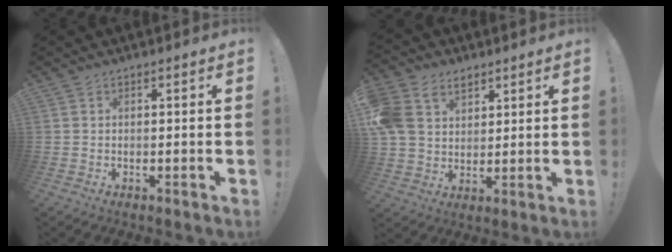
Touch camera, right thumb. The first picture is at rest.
{"total": 13.0, "force": [5.9, 10.0, 5.9], "torque": [-0.119, -0.021, 0.121]}